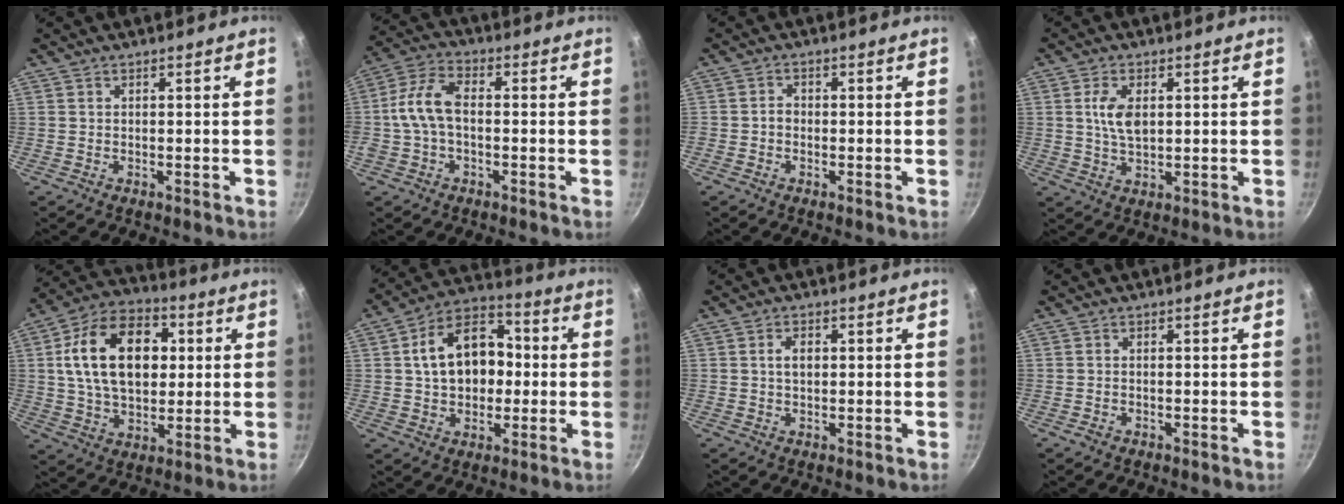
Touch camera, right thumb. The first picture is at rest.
{"total": 8.7, "force": [-0.9, 5.0, 7.0], "torque": [-0.142, 0.032, -0.028]}
{"total": 1.7, "force": [-0.6, 1.4, 0.8], "torque": [-0.010, 0.012, -0.013]}
{"total": 5.9, "force": [1.2, 3.3, 4.8], "torque": [-0.086, -0.004, 0.024]}
{"total": 19.7, "force": [3.6, 13.1, 14.3], "torque": [-0.214, 0.013, 0.051]}
{"total": 15.7, "force": [1.1, 11.3, 10.9], "torque": [-0.143, 0.031, 0.006]}
{"total": 2.5, "force": [0.3, 1.6, 1.8], "torque": [-0.022, 0.004, 0.005]}
{"total": 0.9, "force": [-0.5, 0.6, 0.5], "torque": [-0.013, 0.002, -0.009]}